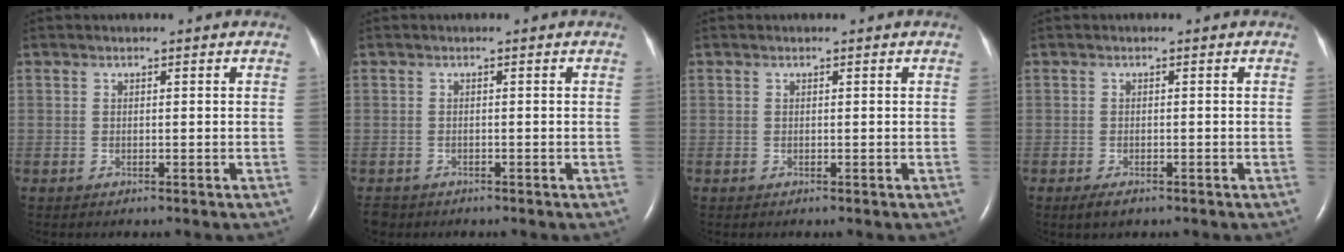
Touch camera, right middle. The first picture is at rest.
{"total": 2.2, "force": [-1.8, 1.2, 0.3], "torque": [-0.009, -0.002, -0.030]}
{"total": 0.0}
{"total": 1.8, "force": [-1.2, 0.7, 1.2], "torque": [-0.027, -0.003, -0.017]}